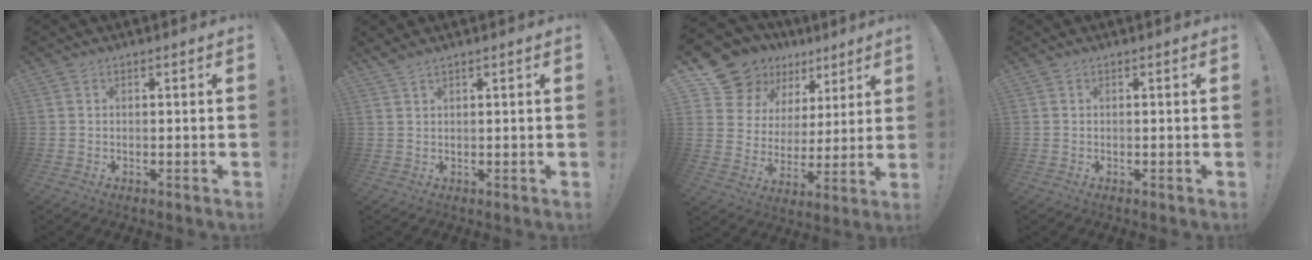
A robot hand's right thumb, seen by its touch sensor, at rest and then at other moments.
{"total": 1.4, "force": [1.3, 0.0, 0.5], "torque": [-0.016, -0.005, 0.025]}
{"total": 13.8, "force": [10.5, 8.4, 3.1], "torque": [-0.062, -0.079, 0.205]}
{"total": 0.0}